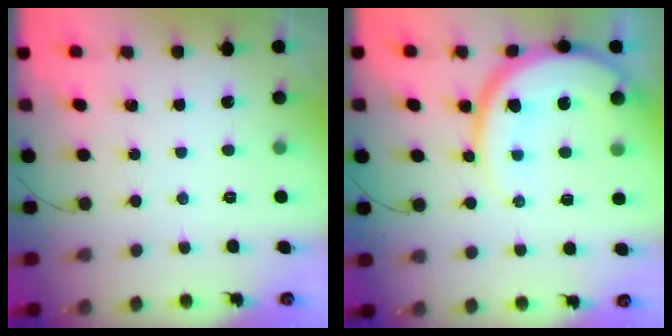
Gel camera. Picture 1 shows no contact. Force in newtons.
{"total": 13.9, "press": 13.8, "slide": 1.4}